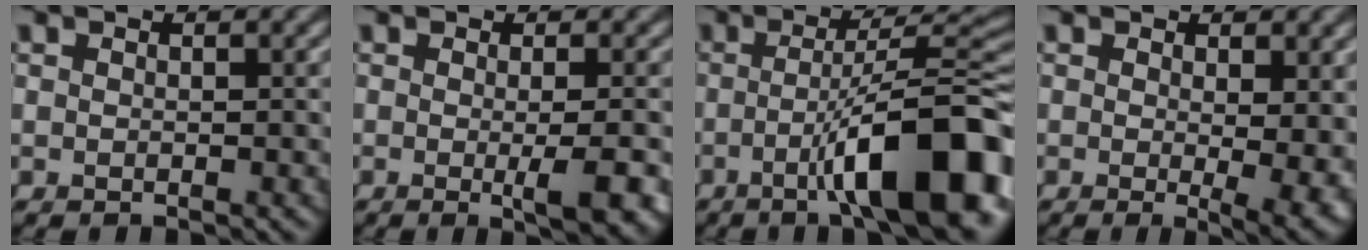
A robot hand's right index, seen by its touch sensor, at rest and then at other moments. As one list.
[{"total": 4.6, "force": [-0.8, 1.1, 4.4], "torque": [-0.058, -0.005, -0.010]}, {"total": 12.2, "force": [-4.0, 2.7, 11.2], "torque": [-0.149, 0.012, -0.059]}, {"total": 5.8, "force": [-0.2, 1.8, 5.5], "torque": [-0.066, -0.017, 0.002]}]